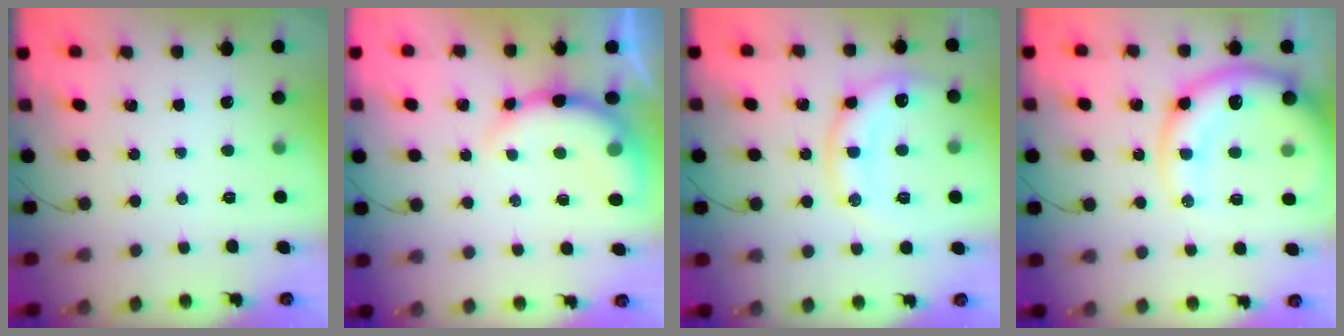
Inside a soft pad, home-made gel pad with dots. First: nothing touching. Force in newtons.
{"total": 9.8, "press": 9.7, "slide": 1.5}
{"total": 13.7, "press": 13.6, "slide": 1.4}
{"total": 16.3, "press": 15.9, "slide": 3.7}